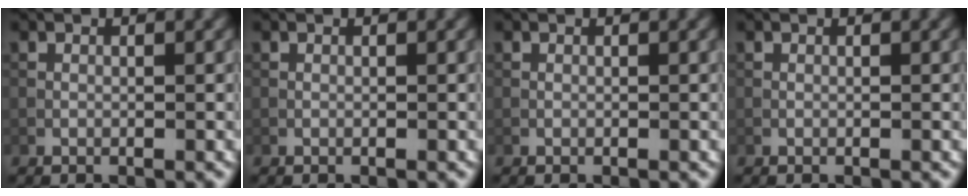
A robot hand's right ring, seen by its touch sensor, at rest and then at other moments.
{"total": 0.0}
{"total": 0.0}
{"total": 0.0}